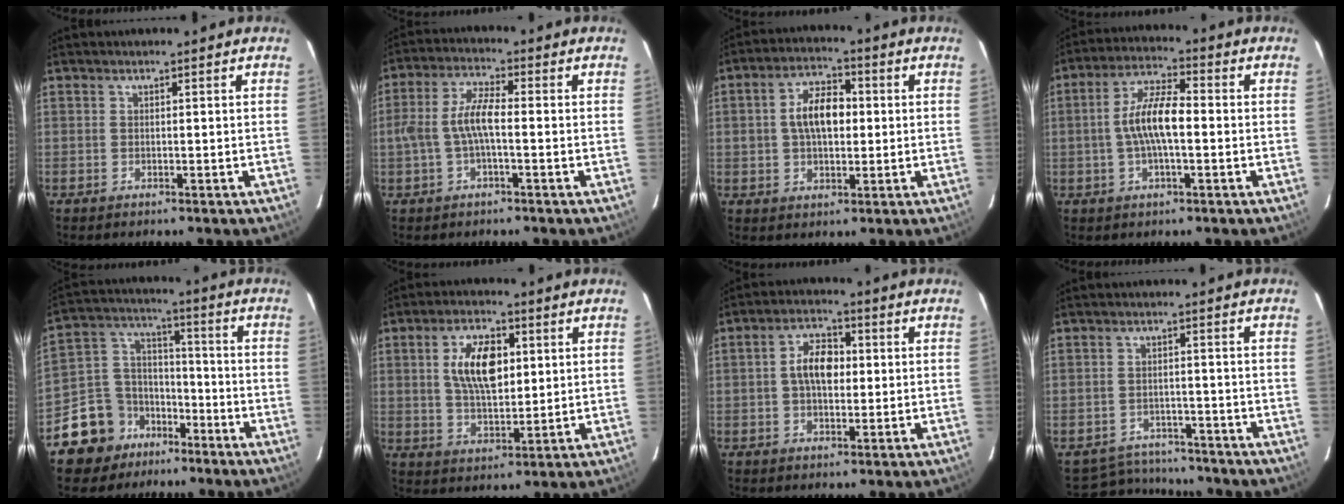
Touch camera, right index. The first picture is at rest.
{"total": 6.6, "force": [-1.2, 1.8, 6.3], "torque": [-0.131, 0.012, -0.021]}
{"total": 8.5, "force": [0.7, 4.9, 6.9], "torque": [-0.125, 0.019, 0.013]}
{"total": 8.9, "force": [-0.9, 2.7, 8.4], "torque": [-0.167, 0.013, -0.018]}
{"total": 12.2, "force": [-8.1, 8.9, 2.0], "torque": [-0.068, 0.065, -0.136]}
{"total": 10.8, "force": [2.6, 5.3, 9.1], "torque": [-0.167, 0.011, 0.050]}
{"total": 6.8, "force": [0.4, 4.0, 5.5], "torque": [-0.098, 0.018, 0.007]}
{"total": 8.5, "force": [-7.7, 3.5, 0.7], "torque": [-0.031, 0.016, -0.105]}